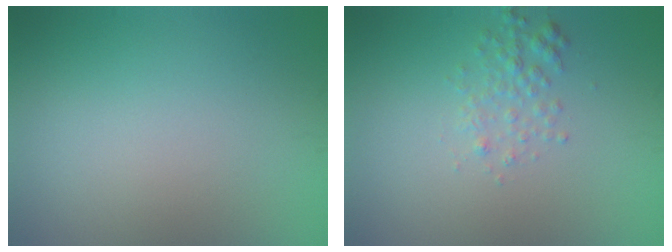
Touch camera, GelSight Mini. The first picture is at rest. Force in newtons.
{"total": 1.8, "press": 1.8, "slide": 0.1}